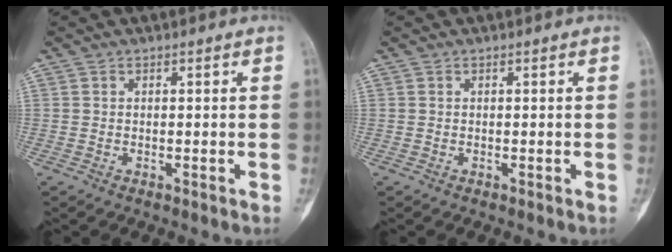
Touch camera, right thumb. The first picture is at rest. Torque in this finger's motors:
{"motor_torque": [-0.05, -0.30, 0.05, 0.18, -0.03]}